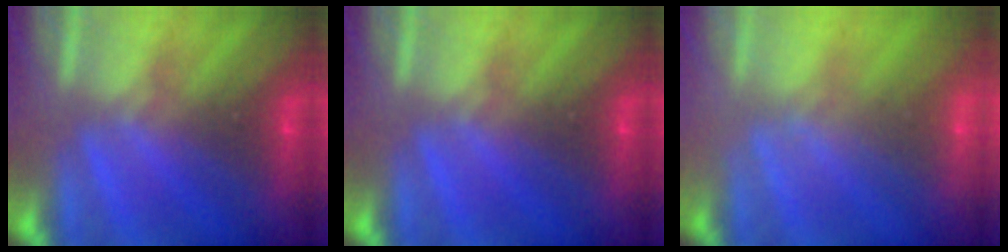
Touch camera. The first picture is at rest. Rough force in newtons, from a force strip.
{"total": 0.0}
{"total": 1.9}